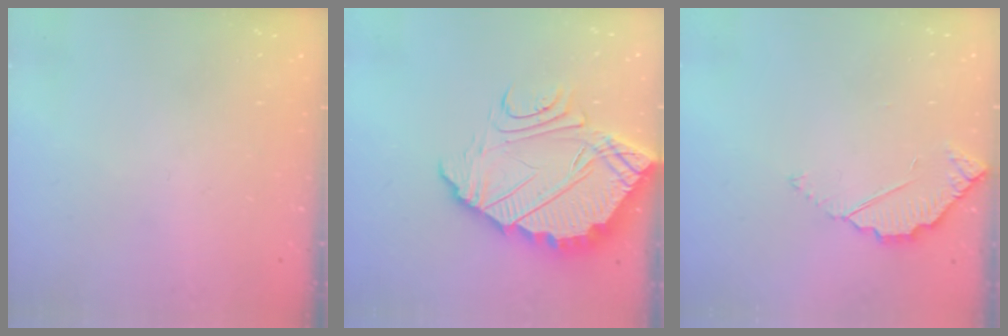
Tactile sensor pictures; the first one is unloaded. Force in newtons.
{"total": 8.6, "press": 8.5, "slide": 0.6}
{"total": 3.0, "press": 3.0, "slide": 0.3}